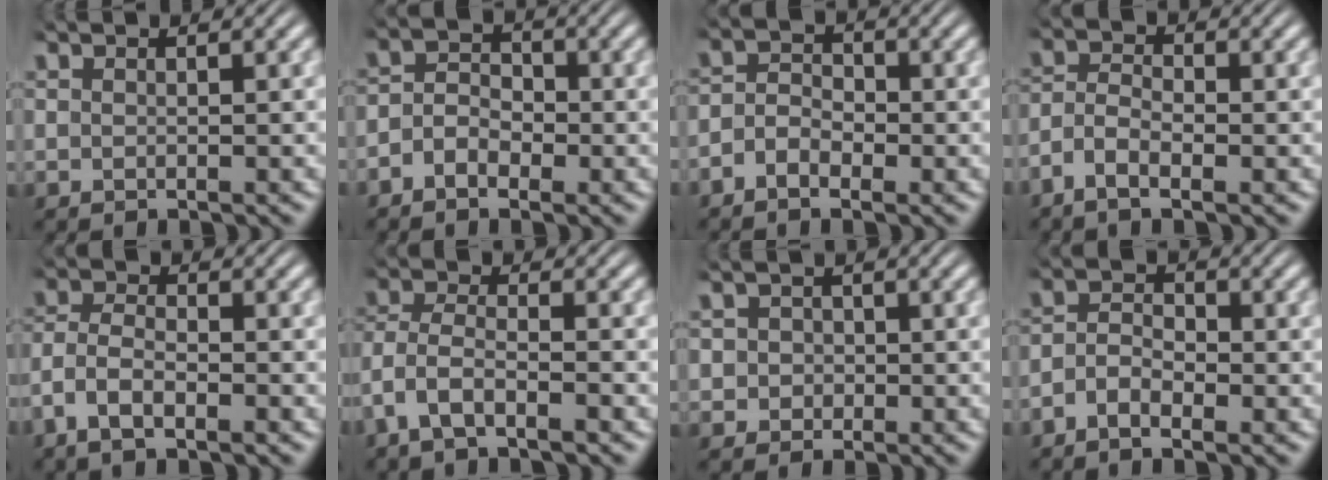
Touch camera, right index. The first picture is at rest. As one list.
[{"total": 3.9, "force": [-1.5, 3.1, 1.9], "torque": [-0.030, 0.003, -0.037]}, {"total": 3.5, "force": [-1.5, 2.8, 1.7], "torque": [-0.027, 0.001, -0.036]}, {"total": 3.8, "force": [-1.4, 2.9, 2.1], "torque": [-0.054, -0.006, -0.033]}, {"total": 4.2, "force": [-1.2, 3.3, 2.3], "torque": [-0.070, -0.014, -0.022]}, {"total": 3.7, "force": [-1.2, 2.9, 2.1], "torque": [-0.072, -0.020, -0.017]}, {"total": 3.0, "force": [-0.4, 2.9, 0.5], "torque": [-0.009, 0.004, -0.018]}, {"total": 3.7, "force": [-1.5, 2.7, 1.9], "torque": [-0.037, -0.002, -0.035]}]